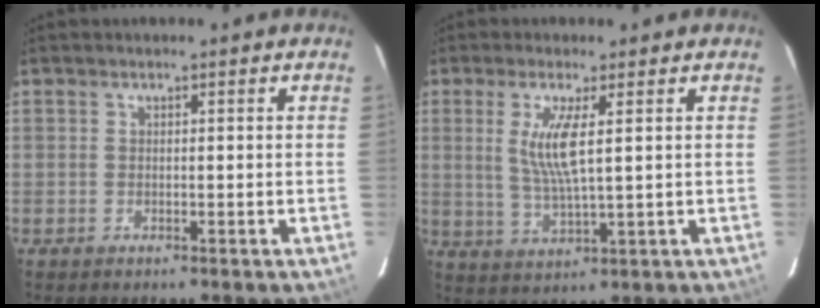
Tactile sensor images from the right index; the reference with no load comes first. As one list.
[{"total": 6.9, "force": [1.7, 0.5, 6.6], "torque": [-0.136, -0.012, 0.037]}]